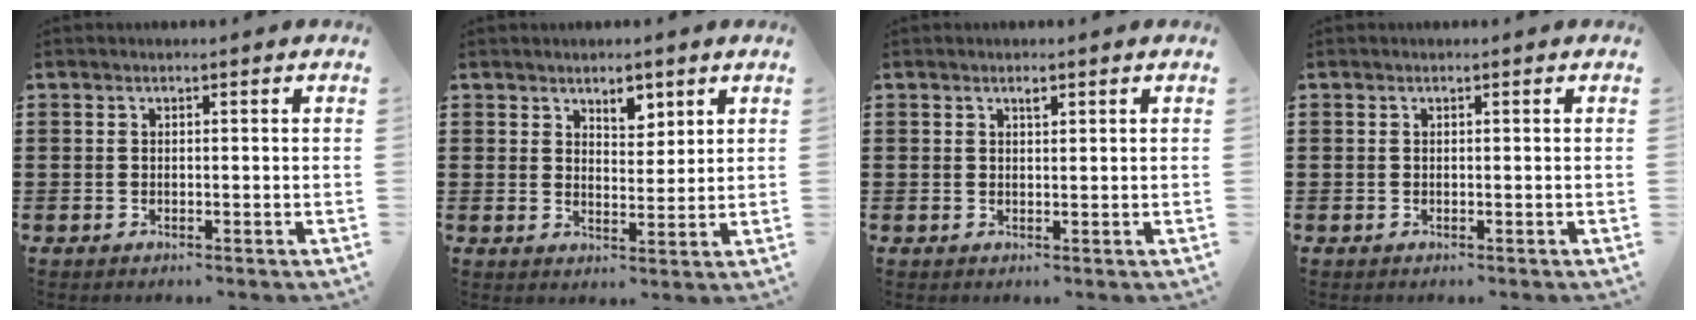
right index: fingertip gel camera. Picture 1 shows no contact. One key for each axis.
{"total": 3.6, "fx": 2.7, "fy": 1.8, "fz": 1.4, "tx": -0.020, "ty": 0.002, "tz": 0.047}
{"total": 0.9, "fx": 0.6, "fy": 0.3, "fz": 0.6, "tx": -0.012, "ty": 0.001, "tz": 0.010}
{"total": 0.0}